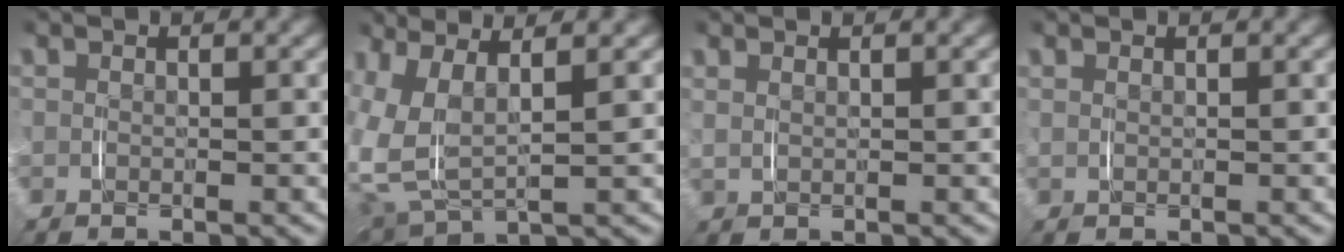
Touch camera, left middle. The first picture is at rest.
{"total": 9.6, "force": [1.1, 7.5, 5.9], "torque": [-0.172, -0.021, 0.020]}
{"total": 1.3, "force": [0.8, 0.7, 0.7], "torque": [-0.019, 0.004, 0.015]}
{"total": 0.6, "force": [0.4, 0.3, 0.4], "torque": [-0.008, 0.002, 0.008]}